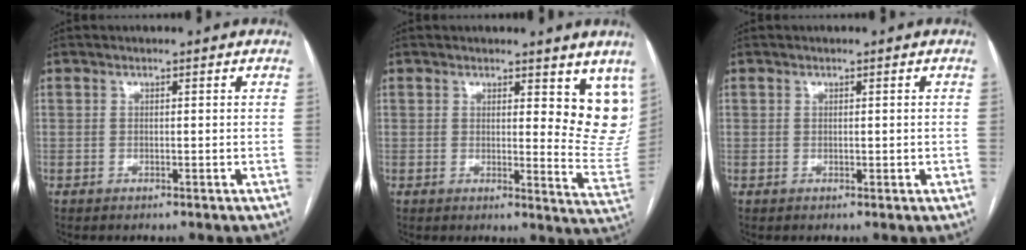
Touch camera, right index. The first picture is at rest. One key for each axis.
{"total": 10.0, "fx": 6.8, "fy": 3.2, "fz": 6.6, "tx": -0.051, "ty": -0.042, "tz": 0.066}
{"total": 0.7, "fx": 0.0, "fy": 0.5, "fz": 0.6, "tx": -0.009, "ty": 0.000, "tz": 0.003}